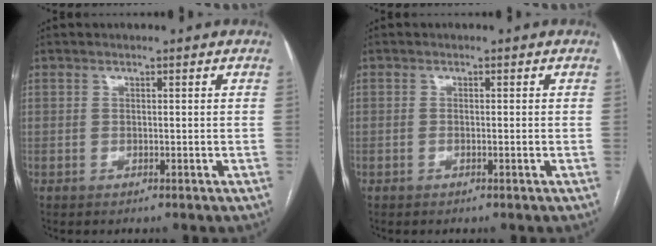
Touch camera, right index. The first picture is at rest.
{"total": 0.7, "force": [-0.2, 0.1, 0.7], "torque": [-0.012, -0.001, -0.001]}